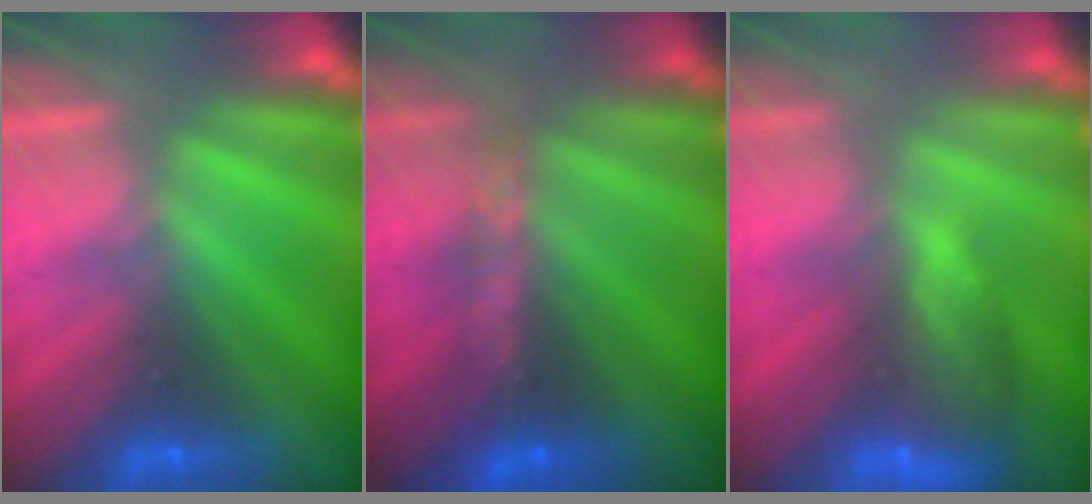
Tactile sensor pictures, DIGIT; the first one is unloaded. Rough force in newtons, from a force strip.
{"total": 6.9}
{"total": 7.3}